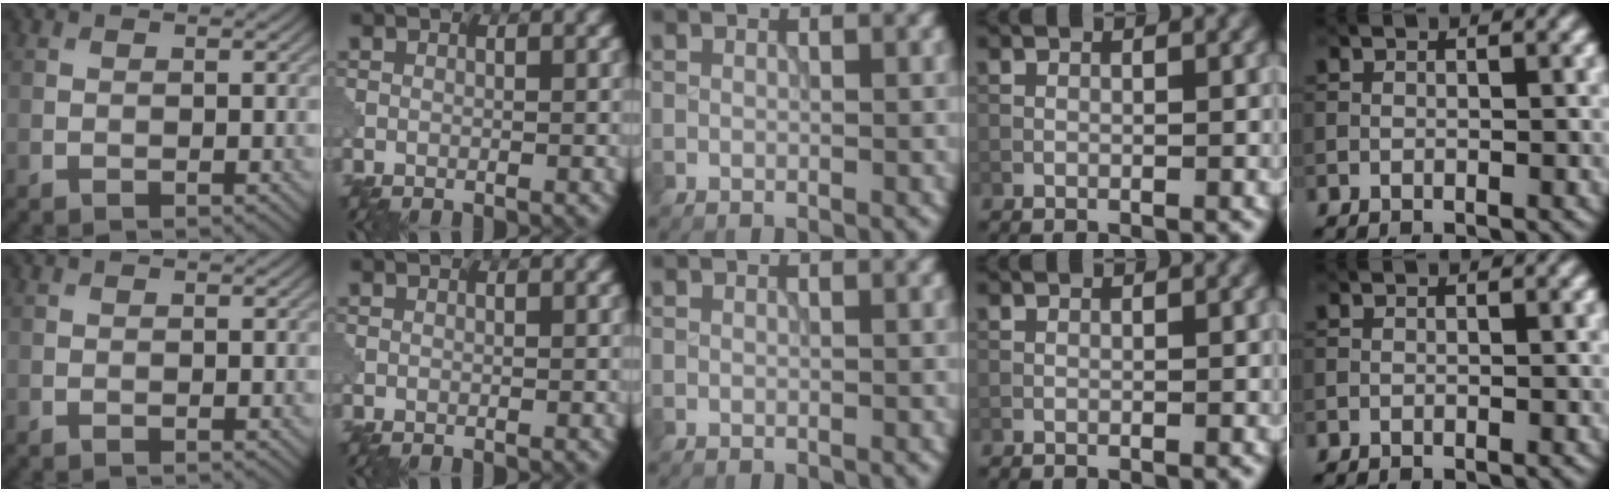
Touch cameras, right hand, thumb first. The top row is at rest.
{}